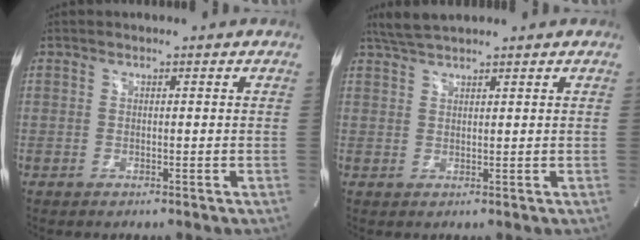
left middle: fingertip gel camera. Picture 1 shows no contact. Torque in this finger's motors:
{"motor_torque": [0.12, -0.08, -0.06, 0.00]}